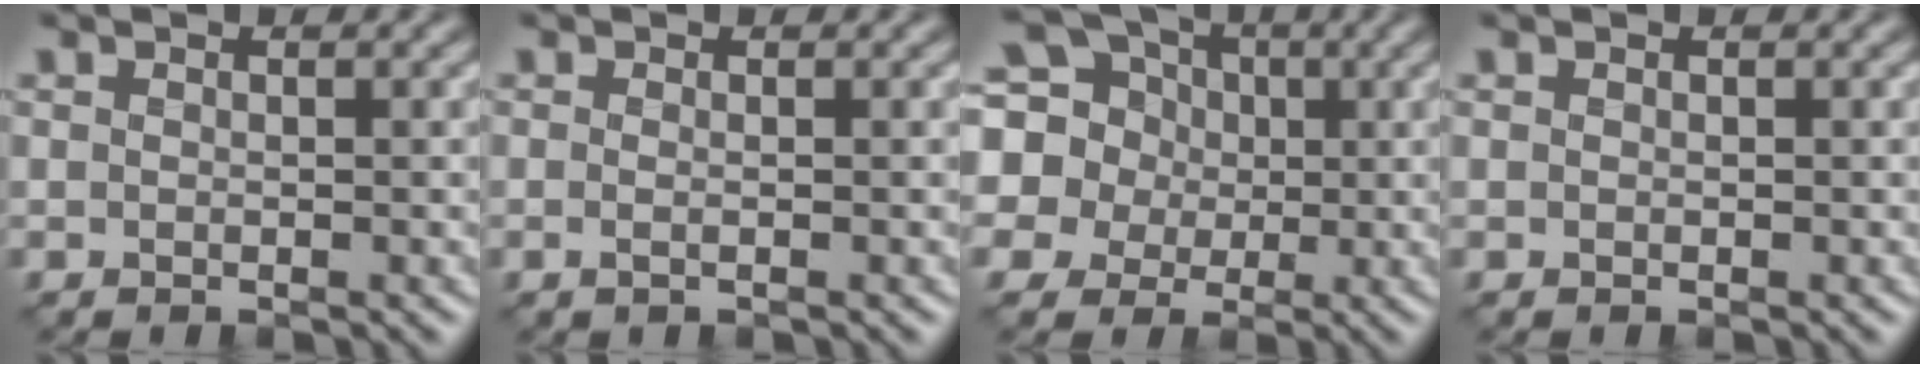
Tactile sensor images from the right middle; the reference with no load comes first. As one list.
[{"total": 0.7, "force": [-0.1, -0.1, 0.7], "torque": [-0.021, -0.001, -0.004]}, {"total": 14.1, "force": [3.9, 12.3, 5.7], "torque": [-0.168, 0.039, 0.044]}, {"total": 0.0}]